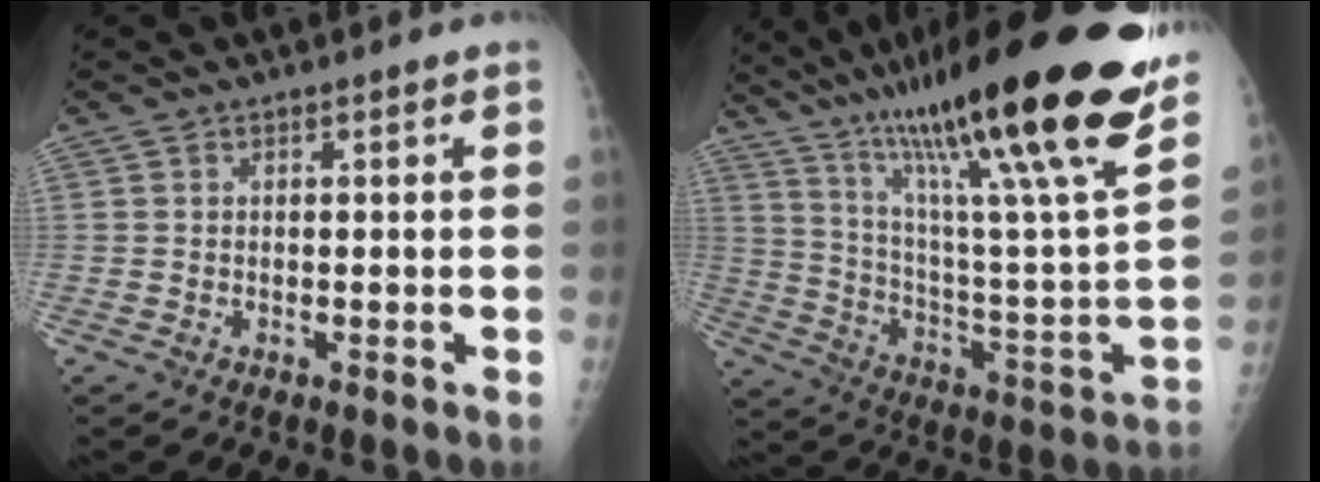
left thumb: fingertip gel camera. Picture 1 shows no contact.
{"total": 34.2, "force": [22.5, 3.8, 25.6], "torque": [-0.384, -0.064, 0.362]}